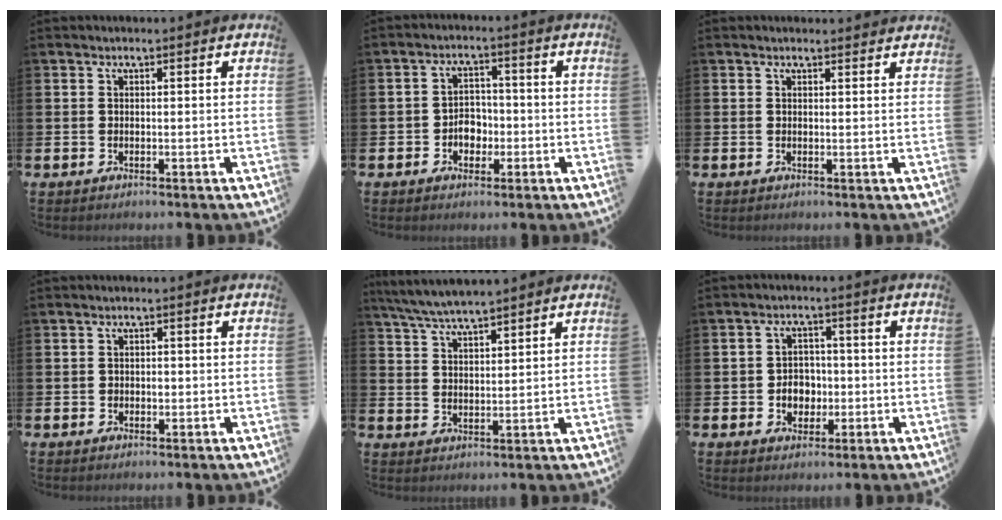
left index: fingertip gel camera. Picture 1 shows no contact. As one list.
[{"total": 3.5, "force": [-1.3, 2.7, 1.7], "torque": [-0.026, 0.002, -0.031]}, {"total": 0.9, "force": [0.9, 0.2, 0.2], "torque": [0.010, -0.003, 0.014]}, {"total": 1.0, "force": [-0.1, 0.8, 0.5], "torque": [0.002, 0.000, -0.006]}, {"total": 5.2, "force": [5.0, 0.2, 1.5], "torque": [-0.045, -0.019, 0.090]}, {"total": 3.7, "force": [-0.7, 3.2, 1.6], "torque": [-0.020, -0.002, -0.023]}]